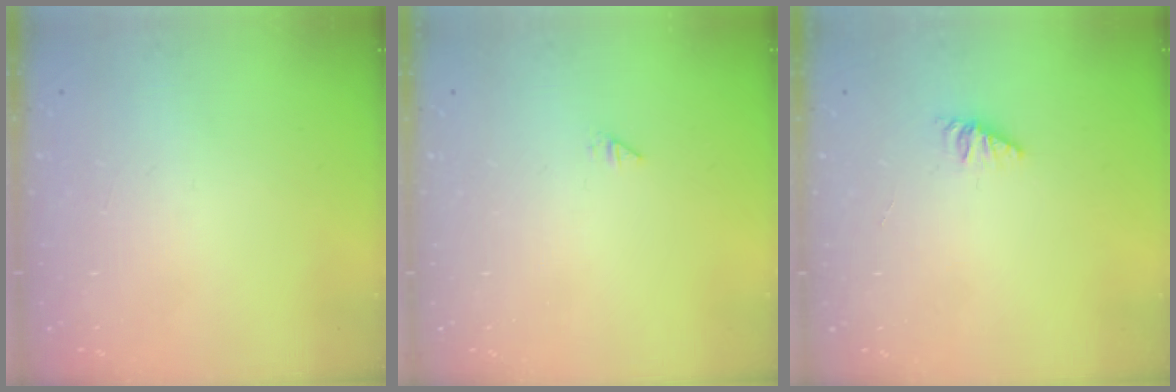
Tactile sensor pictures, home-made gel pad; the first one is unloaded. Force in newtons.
{"total": 0.0}
{"total": 1.3, "press": 1.2, "slide": 0.2}